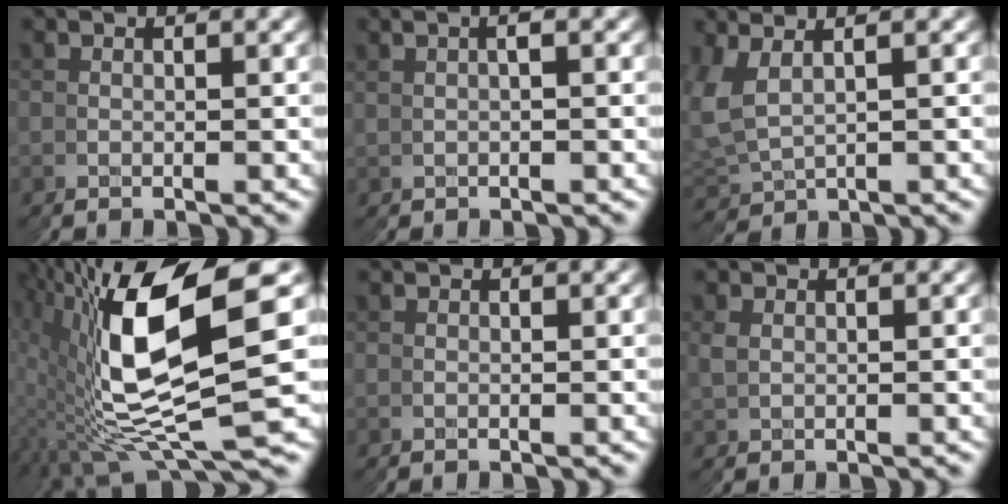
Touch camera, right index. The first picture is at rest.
{"total": 0.9, "force": [0.7, -0.2, 0.6], "torque": [-0.008, 0.009, 0.014]}
{"total": 4.1, "force": [0.5, 3.6, 1.8], "torque": [-0.074, -0.020, 0.030]}
{"total": 14.3, "force": [1.7, 6.0, 12.9], "torque": [-0.241, 0.008, 0.042]}
{"total": 0.0}
{"total": 1.2, "force": [0.7, 0.9, -0.3], "torque": [0.014, 0.002, 0.017]}